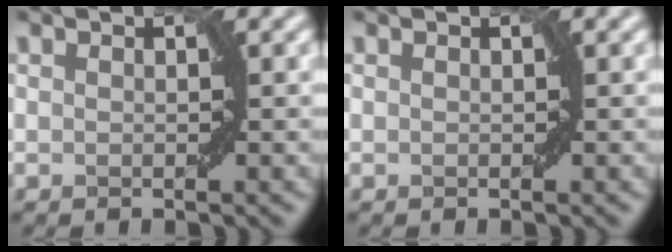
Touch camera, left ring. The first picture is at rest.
{"total": 0.0}